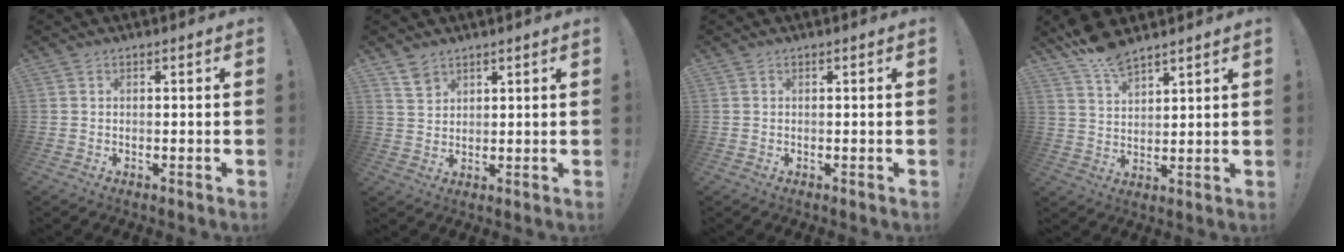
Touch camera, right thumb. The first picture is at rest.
{"total": 4.8, "force": [3.5, 2.9, 1.5], "torque": [-0.021, -0.019, 0.068]}
{"total": 0.0}
{"total": 7.9, "force": [6.7, 2.2, 3.4], "torque": [-0.065, -0.043, 0.125]}